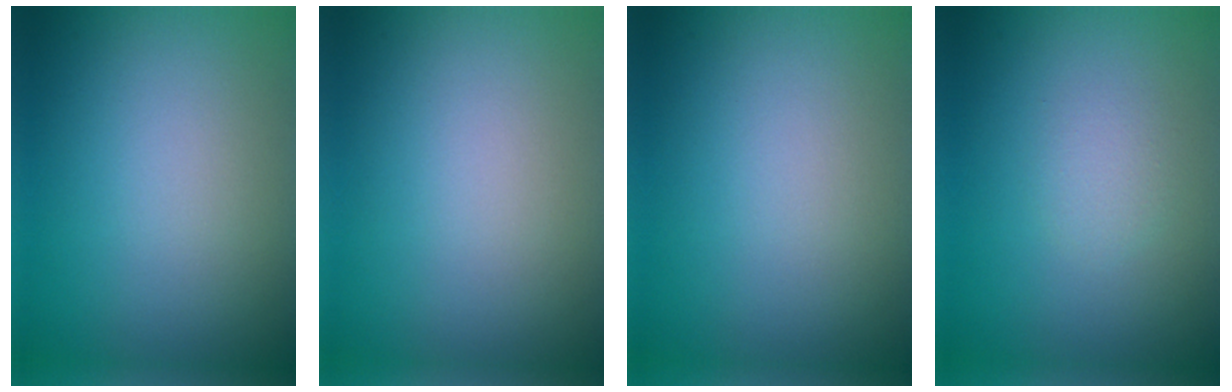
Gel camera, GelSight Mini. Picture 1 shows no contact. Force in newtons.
{"total": 0.0}
{"total": 0.0}
{"total": 1.1, "press": 1.1, "slide": 0.0}